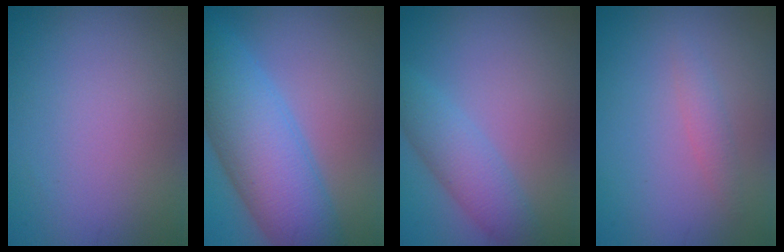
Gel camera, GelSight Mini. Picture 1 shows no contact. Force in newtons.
{"total": 9.9, "press": 9.9, "slide": 0.2}
{"total": 3.8, "press": 3.8, "slide": 0.1}
{"total": 1.3, "press": 1.3, "slide": 0.0}